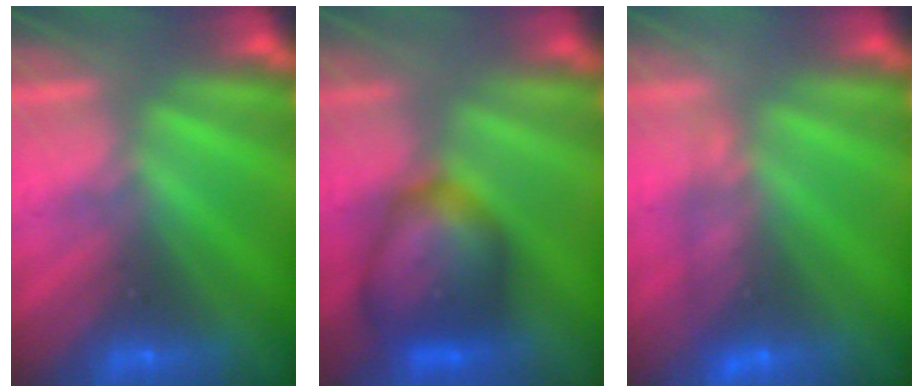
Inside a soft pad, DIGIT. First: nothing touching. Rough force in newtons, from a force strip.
{"total": 5.9}
{"total": 4.7}